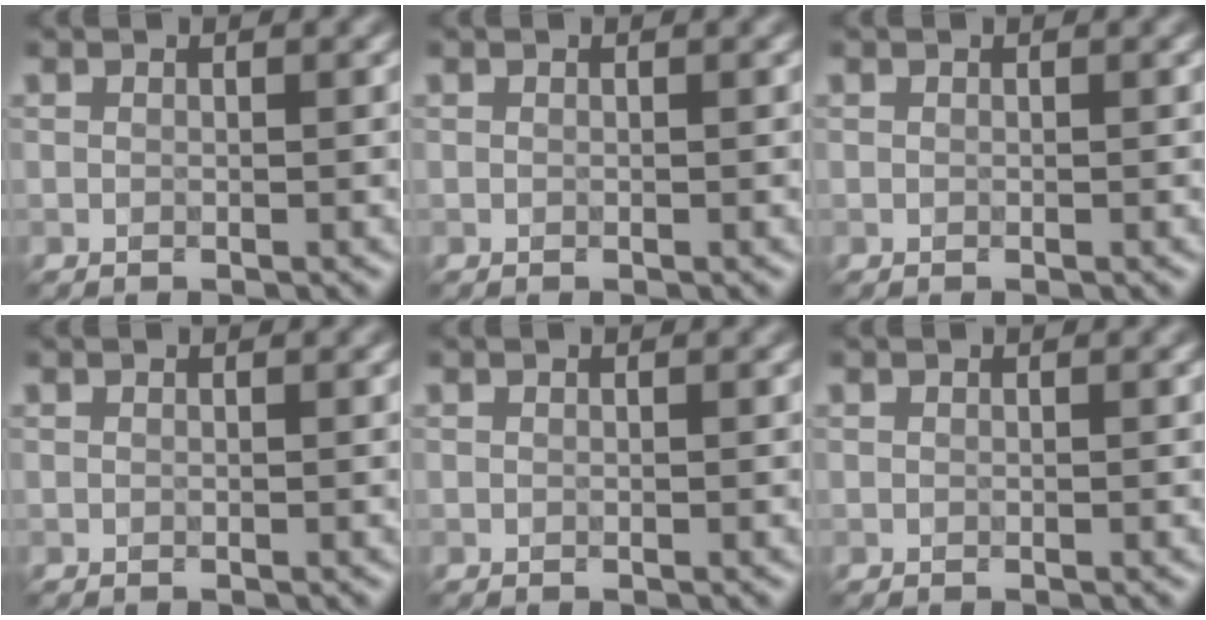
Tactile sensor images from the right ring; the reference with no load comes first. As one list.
[{"total": 0.0}, {"total": 0.0}, {"total": 0.0}, {"total": 0.0}, {"total": 0.0}]